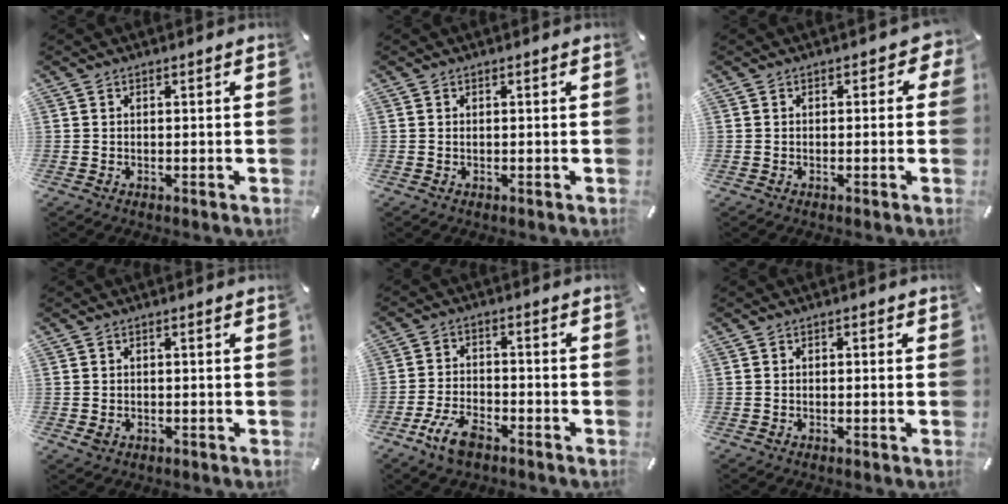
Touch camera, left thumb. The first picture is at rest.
{"total": 0.0}
{"total": 2.2, "force": [0.0, 1.6, 1.6], "torque": [-0.014, 0.002, -0.005]}
{"total": 1.4, "force": [-0.5, 1.2, 0.7], "torque": [-0.018, 0.000, -0.011]}
{"total": 7.7, "force": [-4.7, 3.7, 4.8], "torque": [-0.109, 0.013, -0.089]}
{"total": 0.7, "force": [-0.2, 0.5, 0.4], "torque": [-0.008, 0.003, -0.006]}